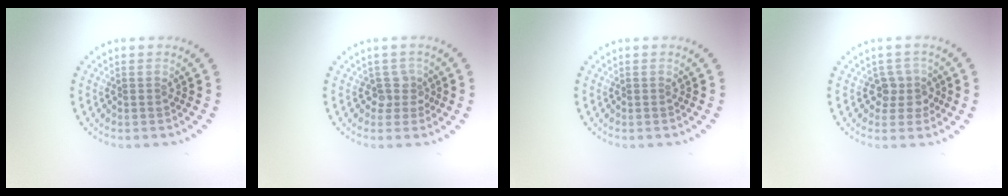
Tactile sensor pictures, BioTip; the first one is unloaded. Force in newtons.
{"total": 1.8, "press": 1.3, "slide": 1.3}
{"total": 0.0}
{"total": 2.2, "press": 1.9, "slide": 1.1}